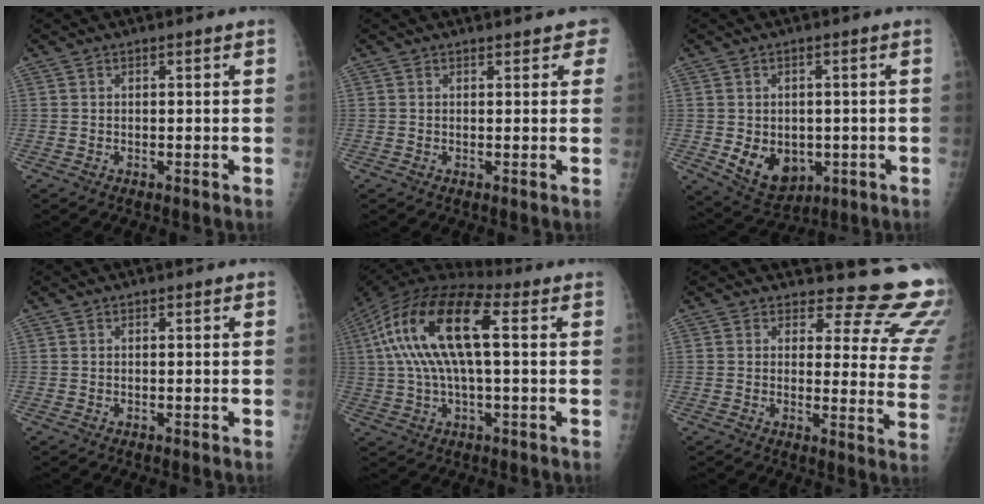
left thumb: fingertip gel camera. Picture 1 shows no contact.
{"total": 2.7, "force": [2.0, 1.3, 1.2], "torque": [0.016, 0.000, 0.013]}
{"total": 9.2, "force": [-1.8, 6.9, 5.8], "torque": [-0.066, -0.007, -0.009]}
{"total": 0.0}
{"total": 18.4, "force": [3.4, 7.2, 16.6], "torque": [-0.329, 0.040, 0.052]}
{"total": 16.2, "force": [14.9, 5.1, 3.8], "torque": [0.004, -0.146, 0.141]}